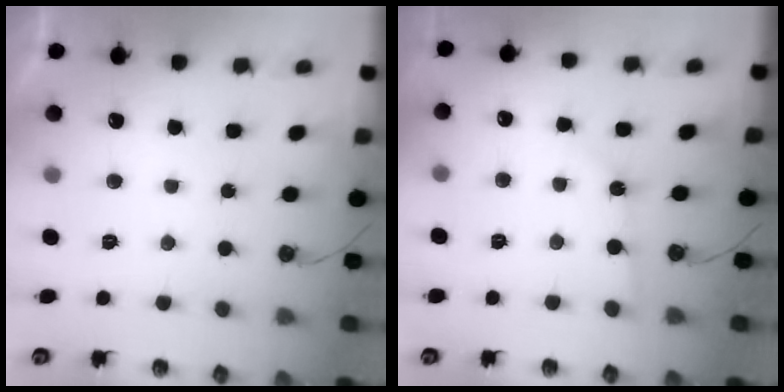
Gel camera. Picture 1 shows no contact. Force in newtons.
{"total": 1.2, "press": 1.2, "slide": 0.1}